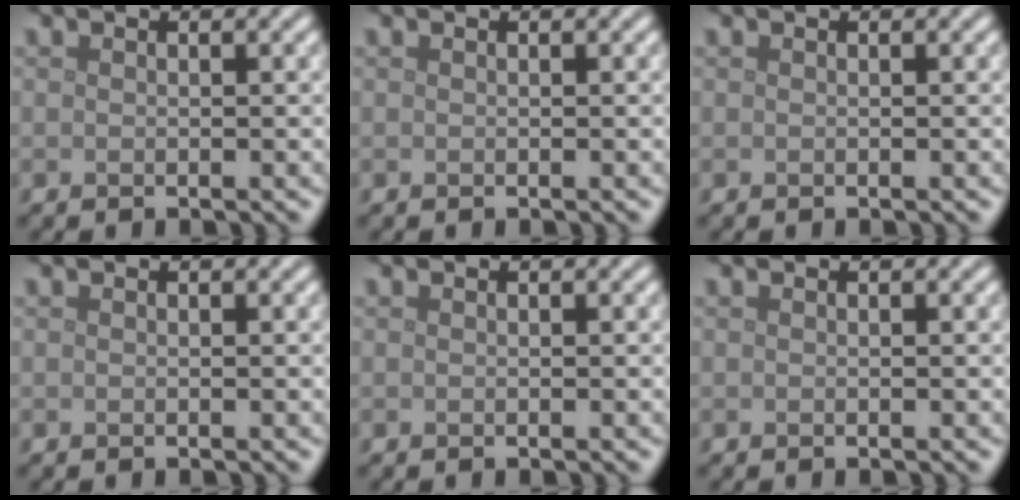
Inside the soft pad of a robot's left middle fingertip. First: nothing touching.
{"total": 0.0}
{"total": 0.0}
{"total": 0.0}
{"total": 0.0}
{"total": 0.0}